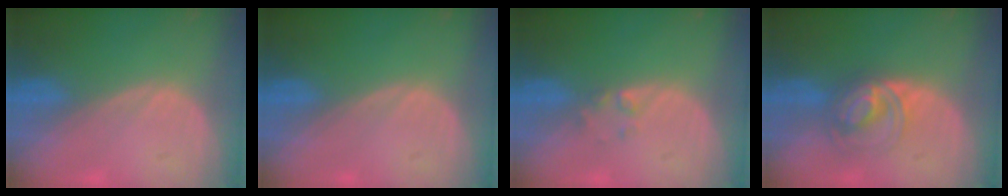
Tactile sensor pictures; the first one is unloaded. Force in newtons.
{"total": 0.0}
{"total": 1.4, "press": 1.3, "slide": 0.2}
{"total": 6.5, "press": 5.8, "slide": 2.9}